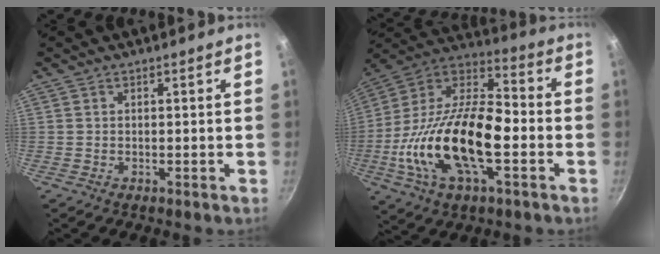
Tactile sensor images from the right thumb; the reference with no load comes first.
{"total": 25.1, "force": [-5.2, 12.1, 21.4], "torque": [-0.393, 0.040, -0.108]}